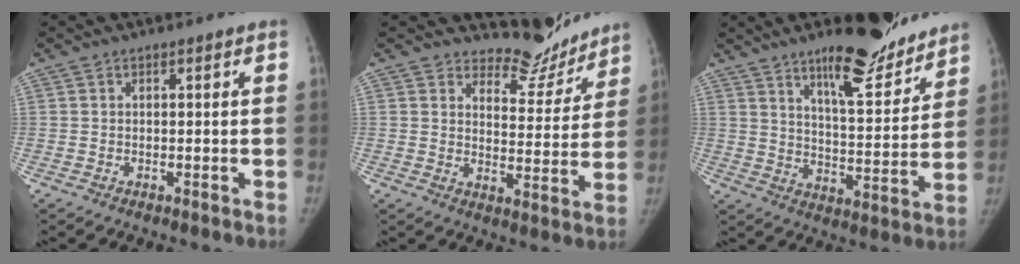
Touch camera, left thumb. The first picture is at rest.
{"total": 9.4, "force": [8.9, 3.2, 0.3], "torque": [0.032, -0.089, 0.120]}
{"total": 15.3, "force": [11.7, 4.0, 9.0], "torque": [-0.097, -0.083, 0.182]}